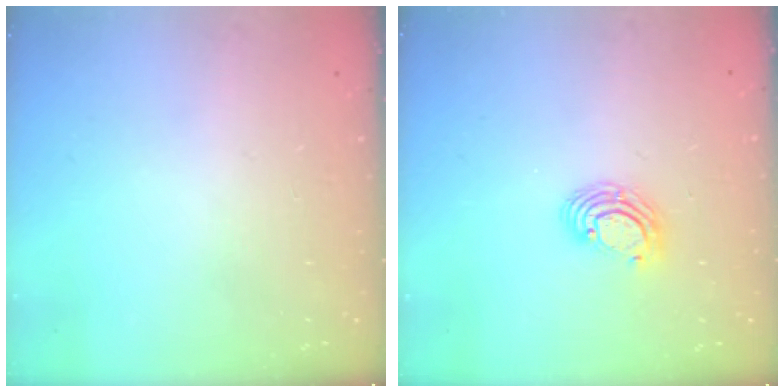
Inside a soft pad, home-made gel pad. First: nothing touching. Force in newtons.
{"total": 5.3, "press": 5.3, "slide": 0.4}